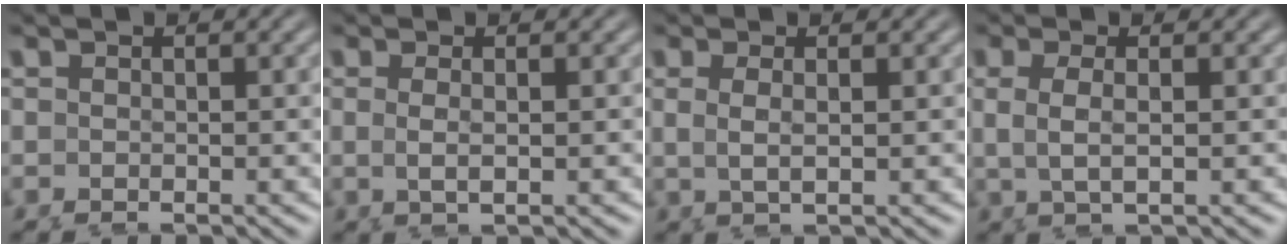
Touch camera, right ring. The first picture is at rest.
{"total": 1.6, "force": [0.4, -0.6, 1.4], "torque": [-0.032, -0.006, 0.015]}
{"total": 1.9, "force": [1.0, -0.2, 1.5], "torque": [-0.031, -0.003, 0.023]}
{"total": 2.8, "force": [1.5, 0.6, 2.3], "torque": [-0.041, 0.006, 0.026]}